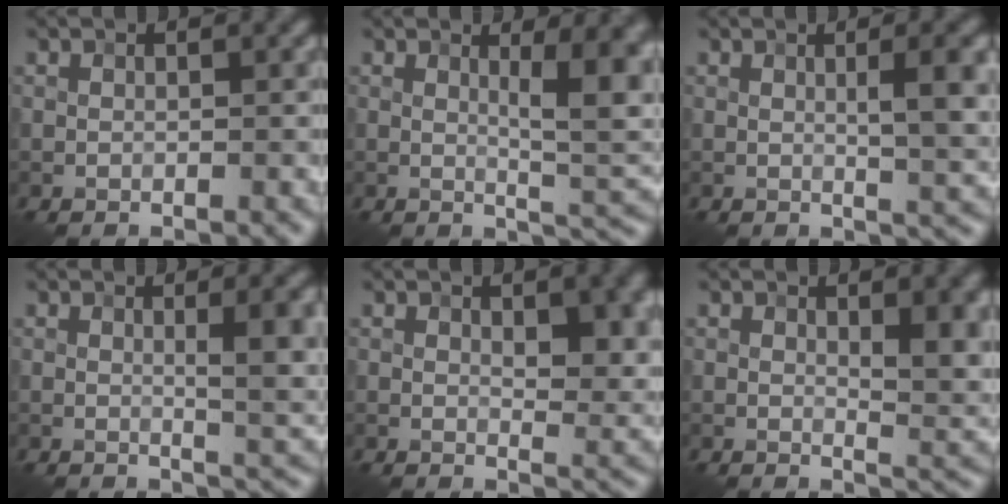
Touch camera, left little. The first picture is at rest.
{"total": 6.8, "force": [1.3, 1.6, 6.4], "torque": [-0.085, -0.005, 0.021]}
{"total": 5.2, "force": [0.6, 1.0, 5.1], "torque": [-0.070, 0.006, 0.009]}
{"total": 5.2, "force": [0.5, 1.1, 5.1], "torque": [-0.065, 0.003, 0.008]}
{"total": 5.3, "force": [1.3, 2.3, 4.6], "torque": [-0.057, -0.002, 0.023]}
{"total": 5.5, "force": [1.1, 1.8, 5.1], "torque": [-0.064, -0.003, 0.022]}